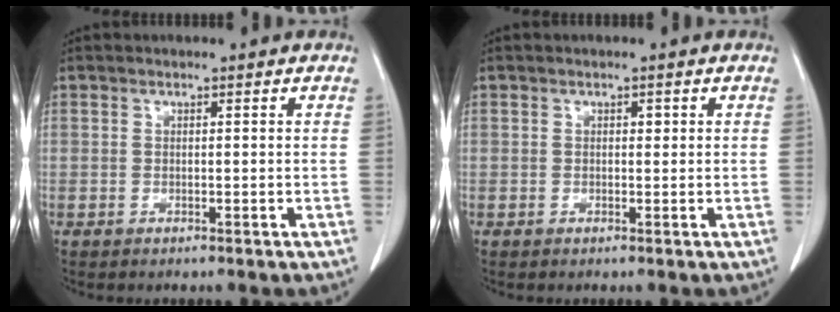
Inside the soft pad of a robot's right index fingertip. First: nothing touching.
{"total": 0.7, "force": [0.2, 0.4, 0.5], "torque": [-0.006, 0.001, 0.002]}